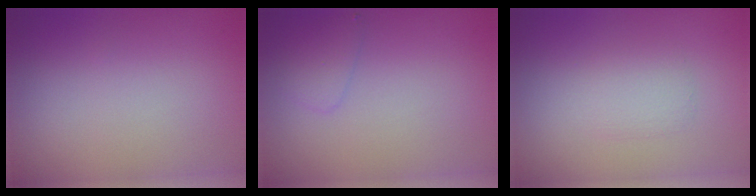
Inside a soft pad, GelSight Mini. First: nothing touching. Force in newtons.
{"total": 1.4, "press": 1.4, "slide": 0.1}
{"total": 1.6, "press": 1.6, "slide": 0.0}